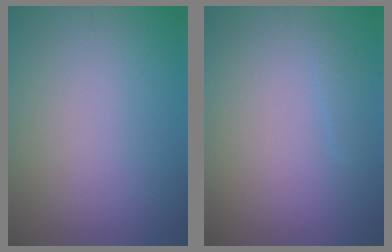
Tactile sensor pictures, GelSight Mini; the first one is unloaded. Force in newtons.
{"total": 0.7, "press": 0.7, "slide": 0.0}